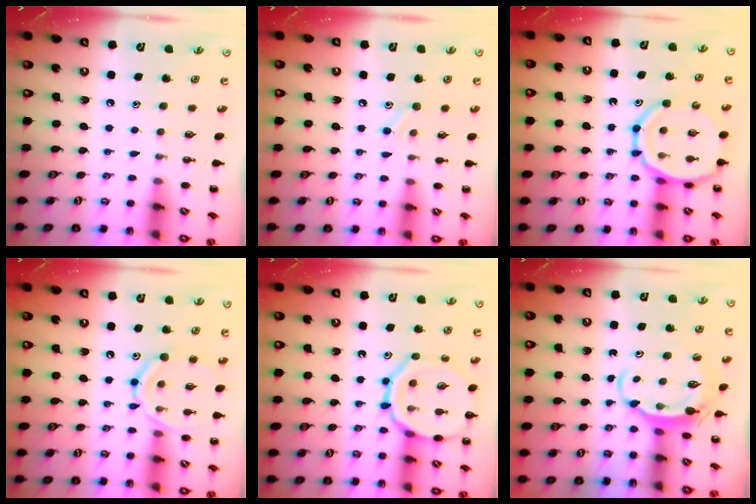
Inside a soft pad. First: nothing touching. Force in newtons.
{"total": 6.0, "press": 5.8, "slide": 1.6}
{"total": 13.0, "press": 12.6, "slide": 3.4}
{"total": 13.7, "press": 13.6, "slide": 1.1}
{"total": 14.2, "press": 14.2, "slide": 1.1}
{"total": 5.7, "press": 5.6, "slide": 1.3}